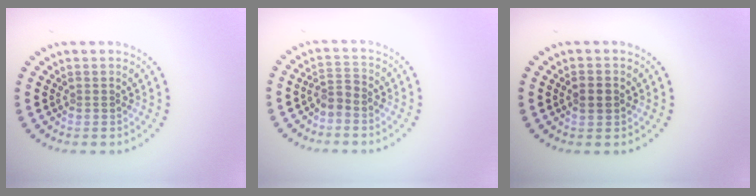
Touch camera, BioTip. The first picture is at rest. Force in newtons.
{"total": 1.6, "press": 1.3, "slide": 0.9}
{"total": 1.6, "press": 1.6, "slide": 0.1}